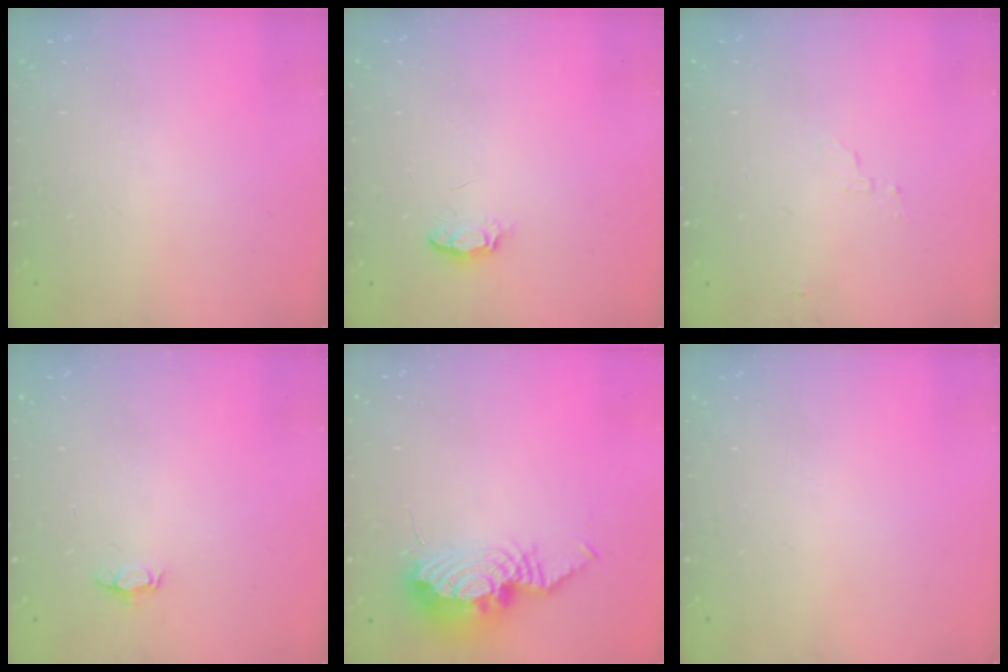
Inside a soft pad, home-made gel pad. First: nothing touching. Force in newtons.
{"total": 3.5, "press": 3.5, "slide": 0.6}
{"total": 3.4, "press": 3.4, "slide": 0.2}
{"total": 2.8, "press": 2.8, "slide": 0.4}
{"total": 12.9, "press": 12.9, "slide": 0.8}
{"total": 0.0}